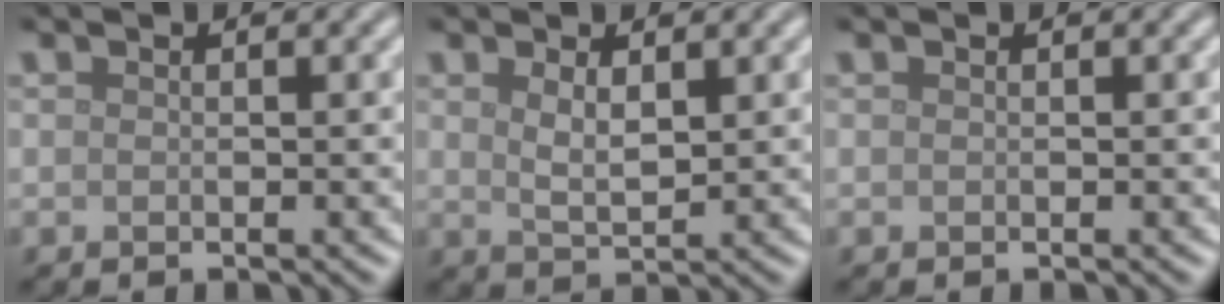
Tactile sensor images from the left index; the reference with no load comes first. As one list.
[{"total": 2.2, "force": [1.0, 0.8, 1.8], "torque": [-0.038, -0.004, 0.021]}, {"total": 0.0}]